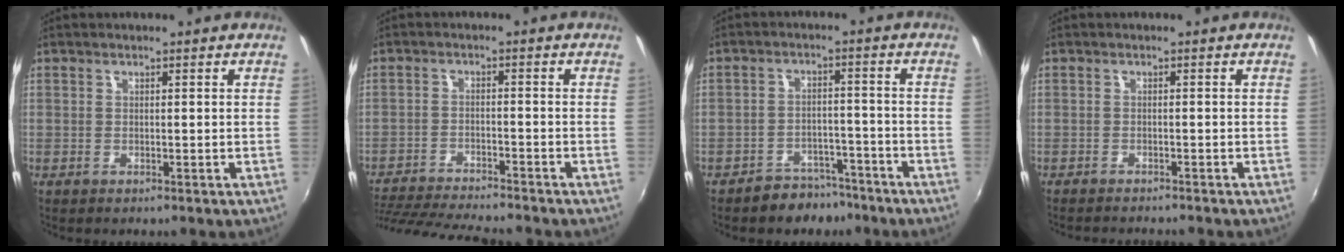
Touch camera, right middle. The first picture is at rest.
{"total": 14.5, "force": [-13.0, 1.6, 6.1], "torque": [-0.139, -0.026, -0.215]}
{"total": 6.5, "force": [-5.3, 3.7, 0.8], "torque": [-0.017, 0.023, -0.070]}
{"total": 3.8, "force": [-3.6, 0.2, 1.2], "torque": [-0.033, -0.012, -0.058]}